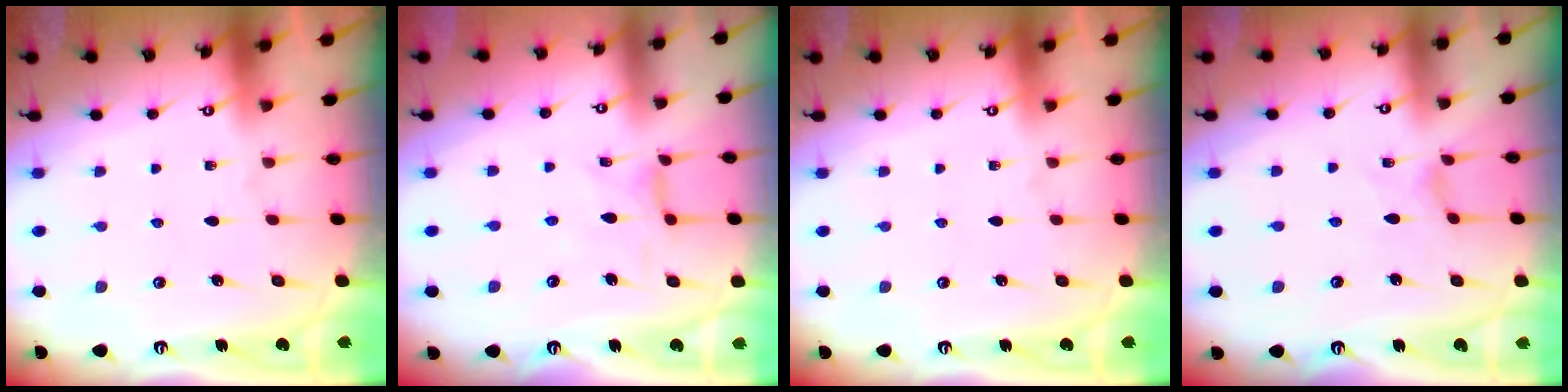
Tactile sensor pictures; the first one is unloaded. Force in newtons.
{"total": 1.3, "press": 1.2, "slide": 0.4}
{"total": 0.0}
{"total": 0.7, "press": 0.6, "slide": 0.2}